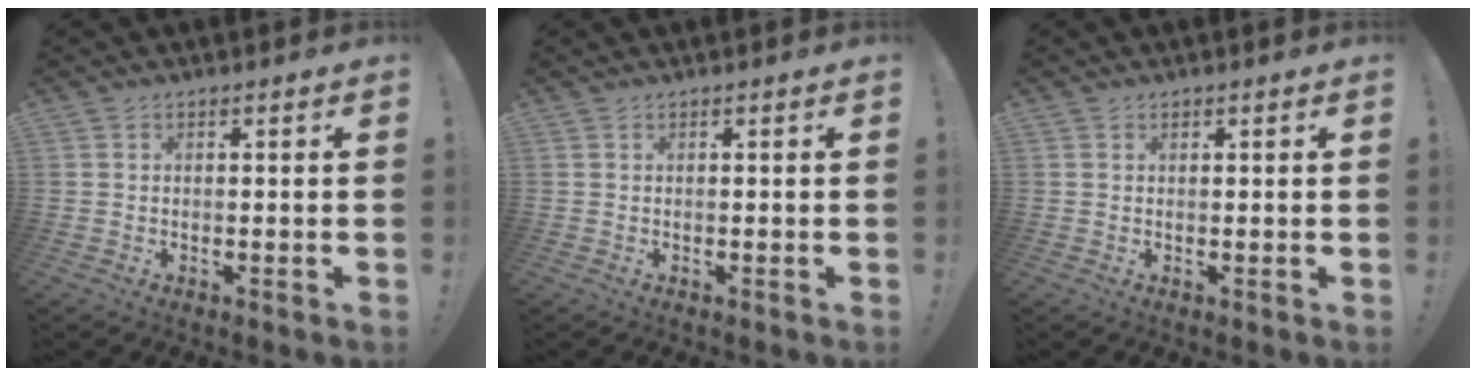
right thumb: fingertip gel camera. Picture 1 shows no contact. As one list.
[{"total": 0.0}, {"total": 0.6, "force": [0.4, 0.3, 0.2], "torque": [0.004, -0.002, 0.006]}]